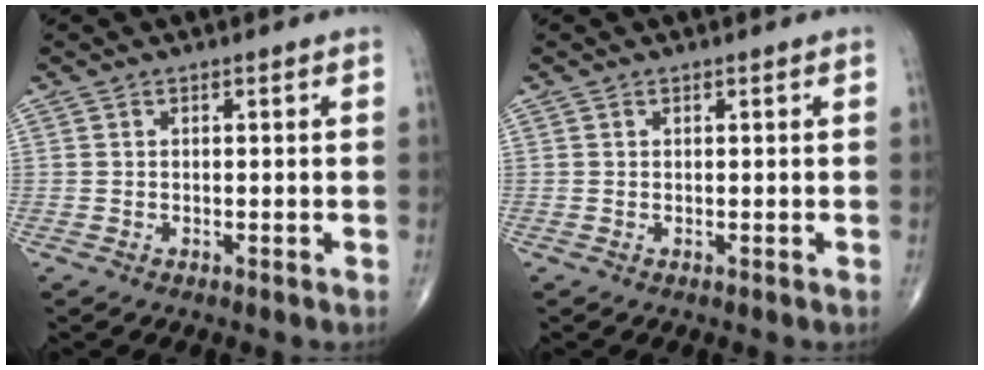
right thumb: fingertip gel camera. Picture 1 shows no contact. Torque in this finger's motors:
{"motor_torque": [-0.30, 0.14, -0.15, 0.14, -0.03]}